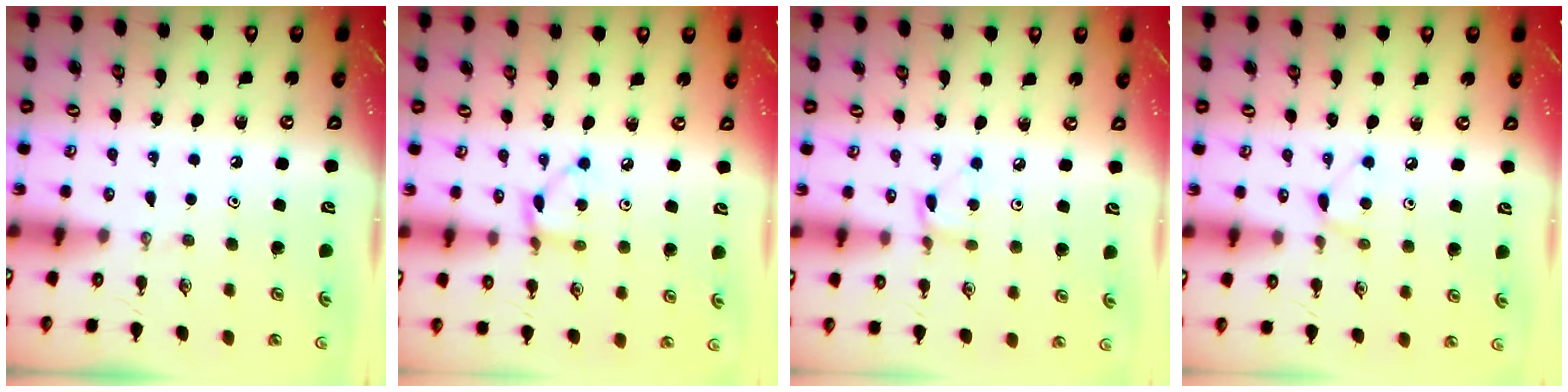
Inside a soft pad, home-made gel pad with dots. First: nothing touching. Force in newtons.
{"total": 4.1, "press": 4.1, "slide": 0.2}
{"total": 2.0, "press": 2.0, "slide": 0.2}
{"total": 6.4, "press": 6.3, "slide": 0.7}